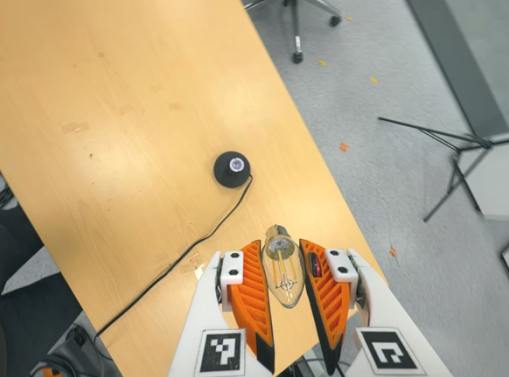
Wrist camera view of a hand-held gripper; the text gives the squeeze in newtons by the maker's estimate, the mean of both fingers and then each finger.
{"total": 14.3, "left": 15.4, "right": 13.1}